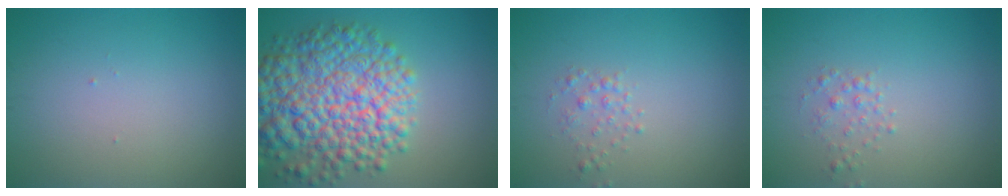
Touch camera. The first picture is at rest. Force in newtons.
{"total": 10.9, "press": 10.9, "slide": 0.5}
{"total": 1.1, "press": 1.1, "slide": 0.1}
{"total": 1.1, "press": 1.1, "slide": 0.1}